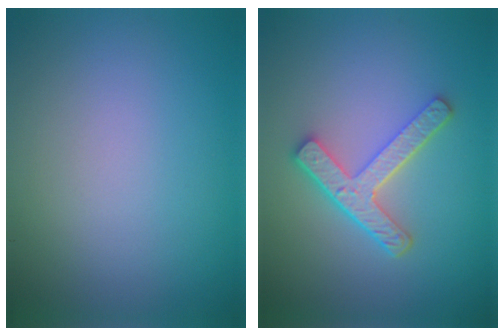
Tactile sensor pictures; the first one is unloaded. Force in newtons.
{"total": 4.5, "press": 3.3, "slide": 3.0}